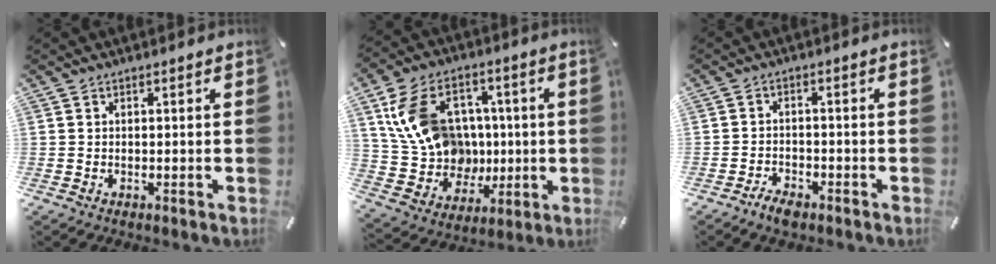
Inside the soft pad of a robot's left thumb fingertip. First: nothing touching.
{"total": 17.5, "force": [3.9, 14.7, 8.5], "torque": [-0.174, -0.005, 0.089]}
{"total": 3.2, "force": [-2.6, 1.4, 1.1], "torque": [-0.026, 0.013, -0.053]}